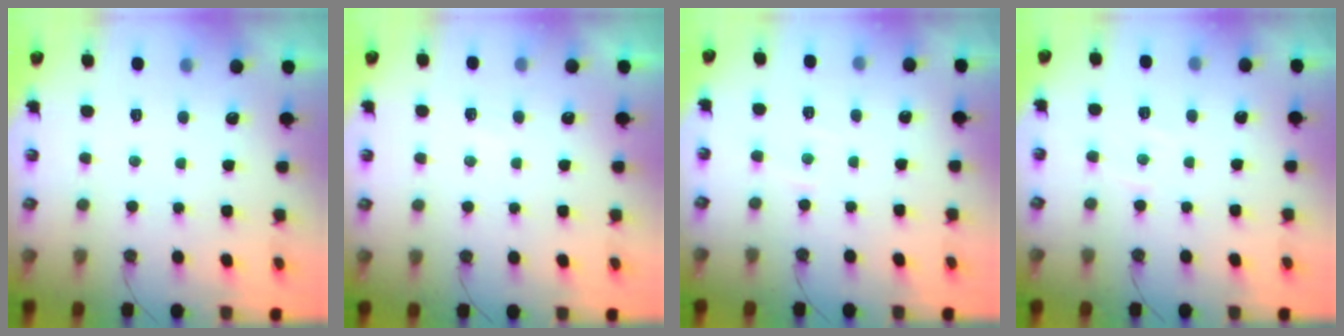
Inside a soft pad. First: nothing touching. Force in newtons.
{"total": 5.9, "press": 5.9, "slide": 0.7}
{"total": 4.2, "press": 4.2, "slide": 0.5}
{"total": 5.1, "press": 5.0, "slide": 0.7}